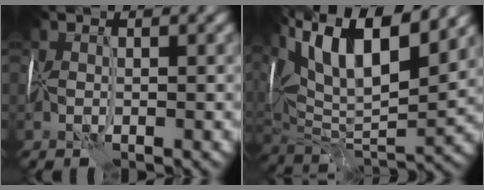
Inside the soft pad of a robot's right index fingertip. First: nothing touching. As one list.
[{"total": 15.5, "force": [7.8, 6.1, 11.9], "torque": [-0.220, 0.035, 0.133]}]